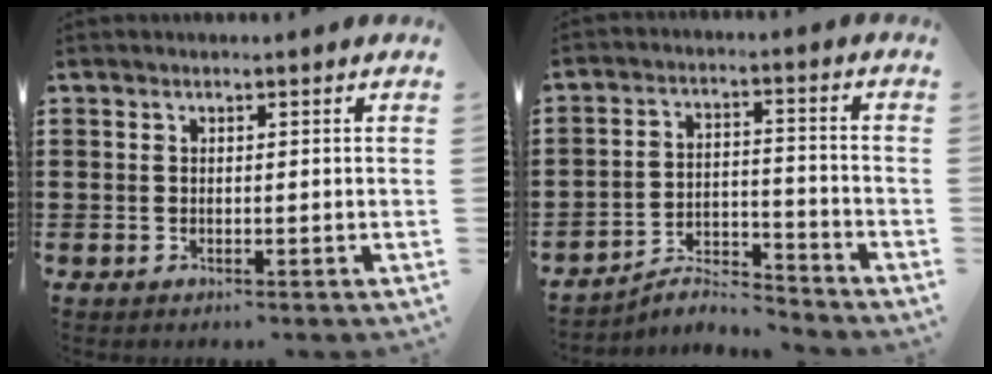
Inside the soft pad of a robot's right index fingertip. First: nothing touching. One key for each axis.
{"total": 4.7, "fx": -4.6, "fy": 0.5, "fz": 1.0, "tx": -0.028, "ty": 0.003, "tz": -0.095}